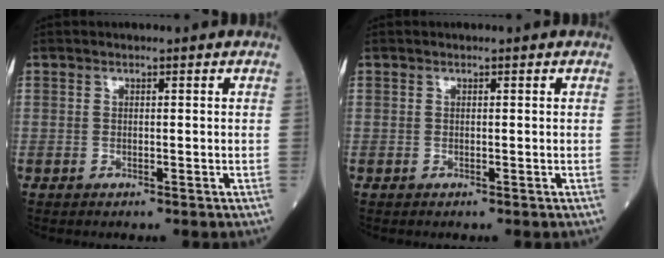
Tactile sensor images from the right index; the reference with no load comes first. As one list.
[{"total": 0.0}]